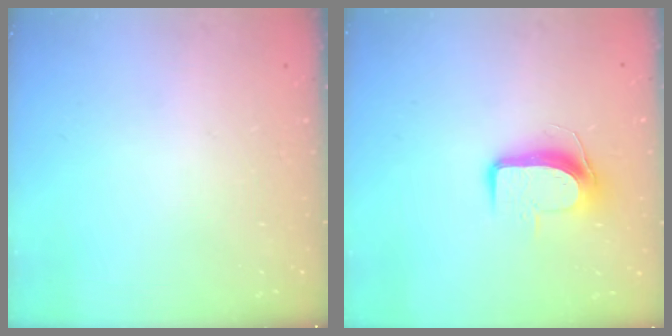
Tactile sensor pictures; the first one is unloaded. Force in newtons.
{"total": 9.2, "press": 9.1, "slide": 0.9}